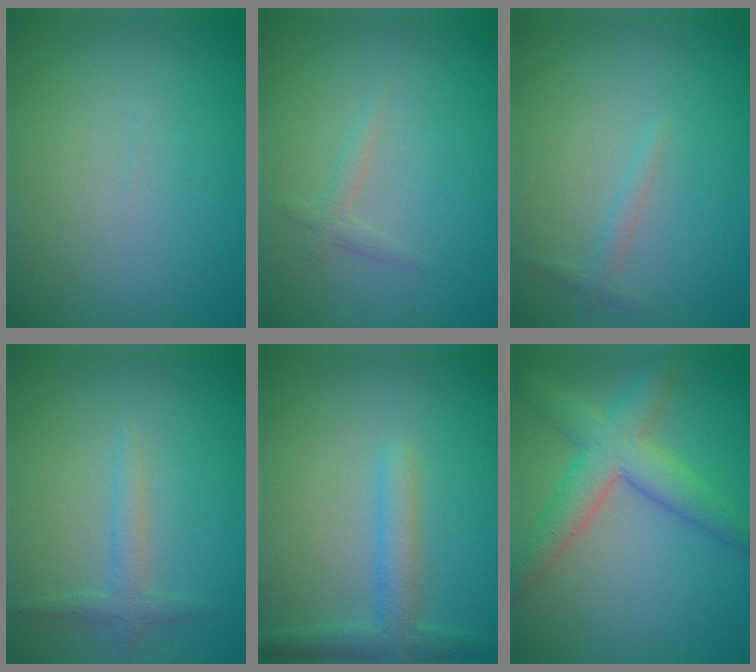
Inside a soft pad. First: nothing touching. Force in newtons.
{"total": 1.1, "press": 1.1, "slide": 0.0}
{"total": 0.9, "press": 0.9, "slide": 0.1}
{"total": 1.8, "press": 1.8, "slide": 0.1}
{"total": 3.0, "press": 3.0, "slide": 0.2}
{"total": 5.5, "press": 5.4, "slide": 0.3}